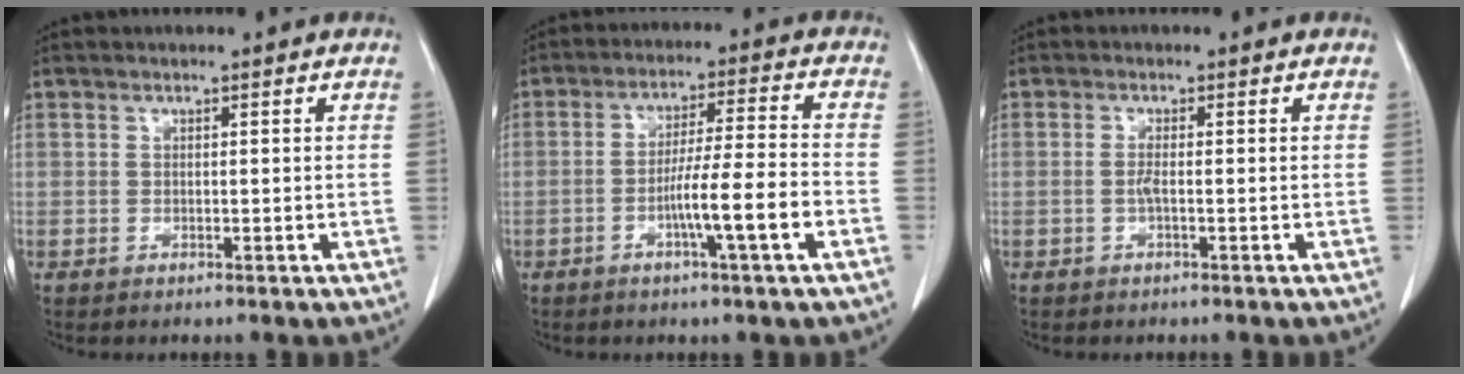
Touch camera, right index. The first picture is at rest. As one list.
[{"total": 8.9, "force": [-3.3, -0.7, 8.2], "torque": [-0.138, 0.004, -0.055]}, {"total": 1.1, "force": [-0.2, 0.0, 1.1], "torque": [-0.019, 0.002, -0.003]}]